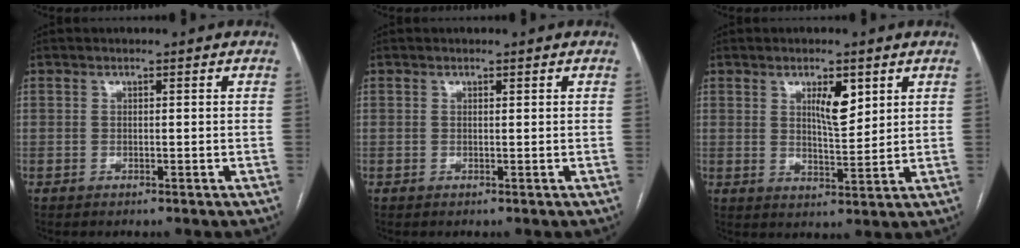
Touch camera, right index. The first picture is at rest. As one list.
[{"total": 0.0}, {"total": 5.4, "force": [2.5, 1.6, 4.5], "torque": [-0.080, -0.002, 0.047]}]